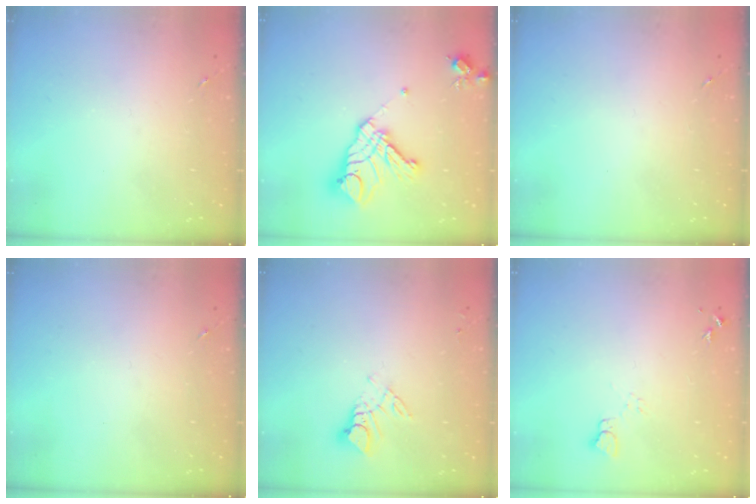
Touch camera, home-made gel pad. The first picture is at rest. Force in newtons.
{"total": 17.6, "press": 17.5, "slide": 1.9}
{"total": 0.0}
{"total": 0.0}
{"total": 6.8, "press": 6.8, "slide": 0.5}
{"total": 3.7, "press": 3.7, "slide": 0.4}